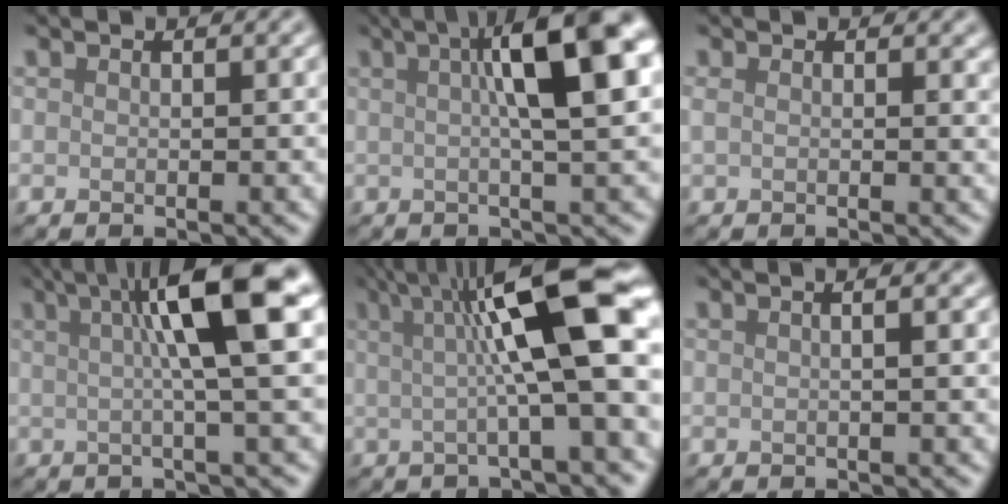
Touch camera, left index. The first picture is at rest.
{"total": 9.7, "force": [2.3, 2.3, 9.2], "torque": [-0.112, 0.020, 0.031]}
{"total": 1.7, "force": [1.0, 0.8, 1.2], "torque": [-0.015, 0.001, 0.013]}
{"total": 9.0, "force": [2.2, 1.3, 8.6], "torque": [-0.109, 0.016, 0.029]}
{"total": 11.3, "force": [2.0, 2.2, 10.9], "torque": [-0.148, 0.014, 0.027]}
{"total": 2.4, "force": [0.6, 1.1, 2.0], "torque": [-0.010, 0.010, -0.018]}